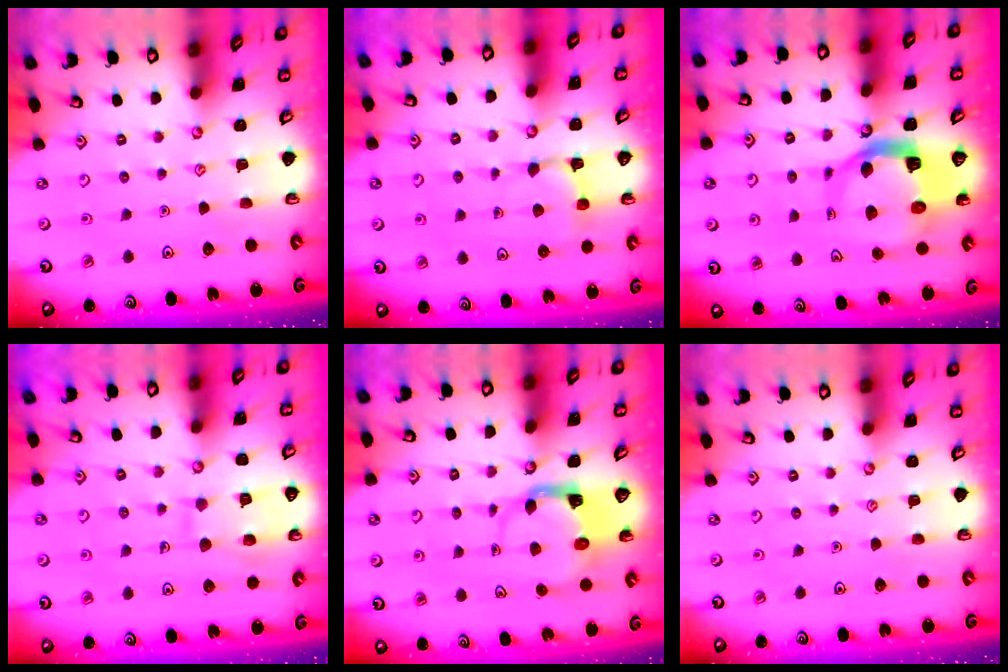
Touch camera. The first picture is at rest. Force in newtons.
{"total": 3.0, "press": 2.9, "slide": 0.7}
{"total": 10.3, "press": 10.3, "slide": 1.2}
{"total": 8.6, "press": 8.6, "slide": 0.8}
{"total": 4.0, "press": 3.9, "slide": 0.6}
{"total": 0.0}